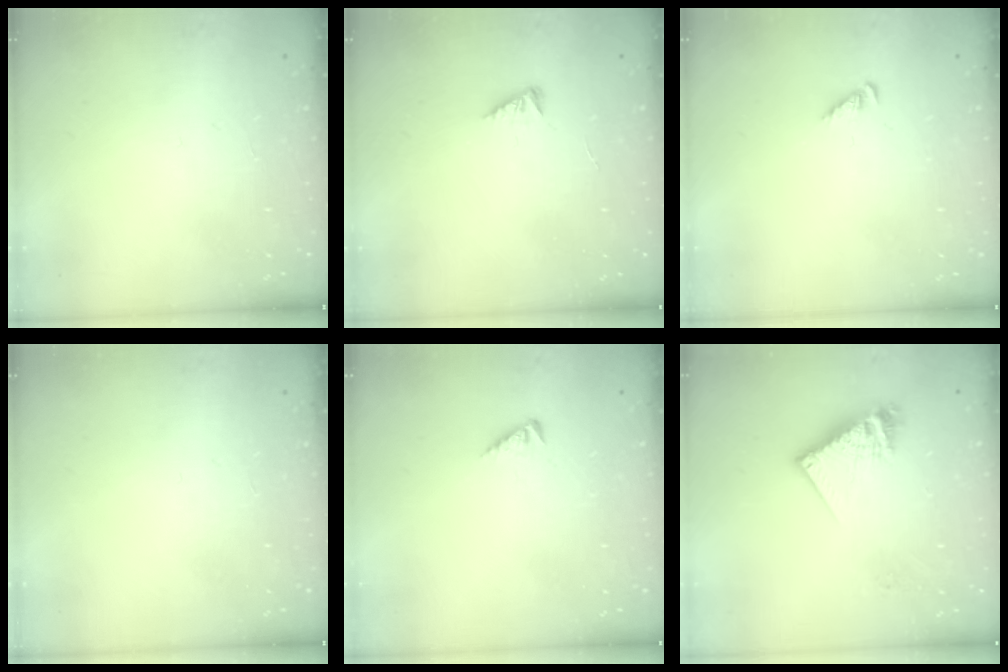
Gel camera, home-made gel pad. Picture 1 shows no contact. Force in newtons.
{"total": 1.9, "press": 1.8, "slide": 0.4}
{"total": 2.3, "press": 2.2, "slide": 0.4}
{"total": 0.0}
{"total": 2.0, "press": 1.9, "slide": 0.3}
{"total": 12.0, "press": 11.9, "slide": 1.1}